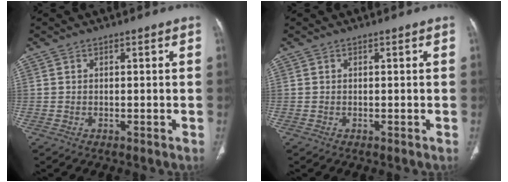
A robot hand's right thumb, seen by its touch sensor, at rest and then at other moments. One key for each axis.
{"total": 0.0}